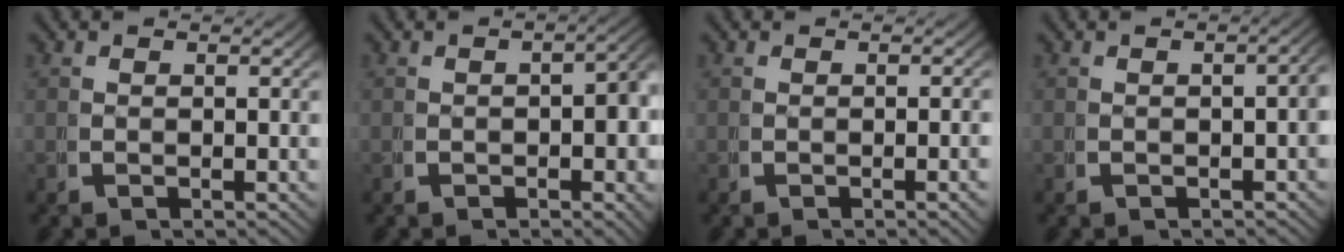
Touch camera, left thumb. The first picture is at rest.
{"total": 3.5, "force": [-0.5, 1.9, 2.9], "torque": [-0.029, -0.005, -0.006]}
{"total": 1.1, "force": [-0.3, 0.0, 1.1], "torque": [-0.018, 0.006, -0.006]}
{"total": 2.0, "force": [-0.9, 0.7, 1.6], "torque": [-0.019, -0.003, -0.013]}